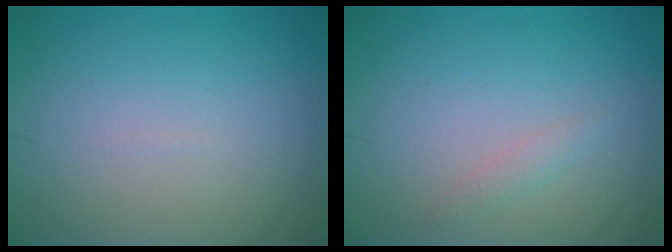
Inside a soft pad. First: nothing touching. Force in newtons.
{"total": 1.0, "press": 0.9, "slide": 0.1}